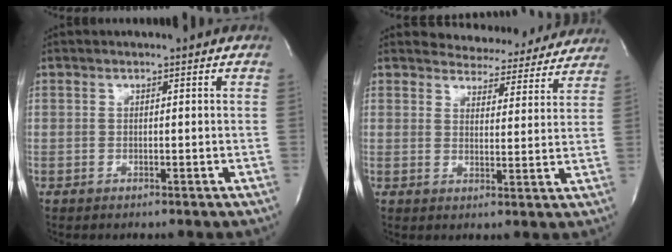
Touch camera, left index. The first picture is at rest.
{"total": 10.9, "force": [10.4, 3.2, 0.8], "torque": [0.008, -0.008, 0.116]}